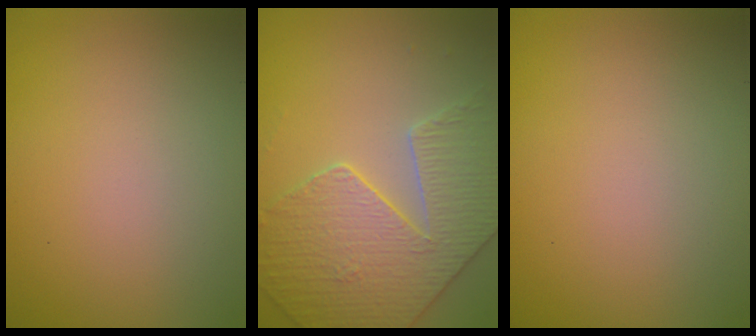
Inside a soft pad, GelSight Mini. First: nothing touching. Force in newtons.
{"total": 4.8, "press": 4.7, "slide": 0.8}
{"total": 0.0}